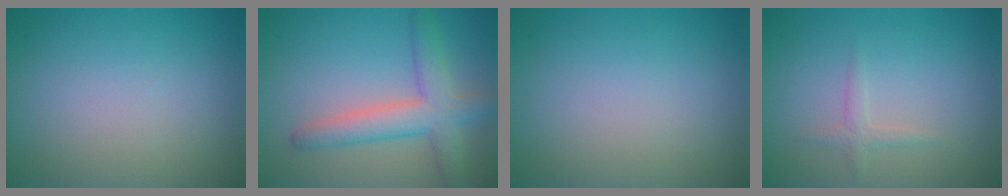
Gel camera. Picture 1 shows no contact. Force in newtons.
{"total": 5.2, "press": 5.2, "slide": 0.2}
{"total": 0.0}
{"total": 1.1, "press": 1.1, "slide": 0.1}